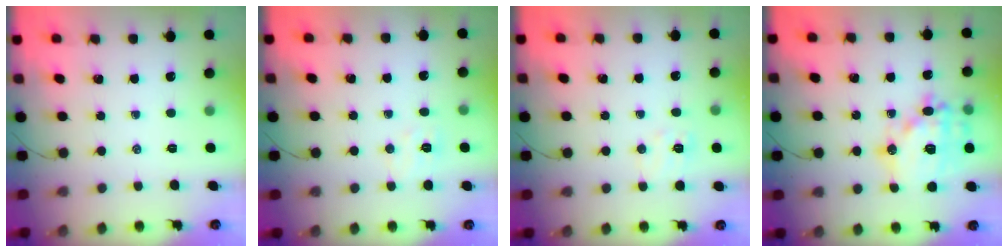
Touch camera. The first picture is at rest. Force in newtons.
{"total": 5.0, "press": 4.9, "slide": 1.0}
{"total": 5.9, "press": 5.7, "slide": 1.4}
{"total": 18.1, "press": 17.9, "slide": 2.3}